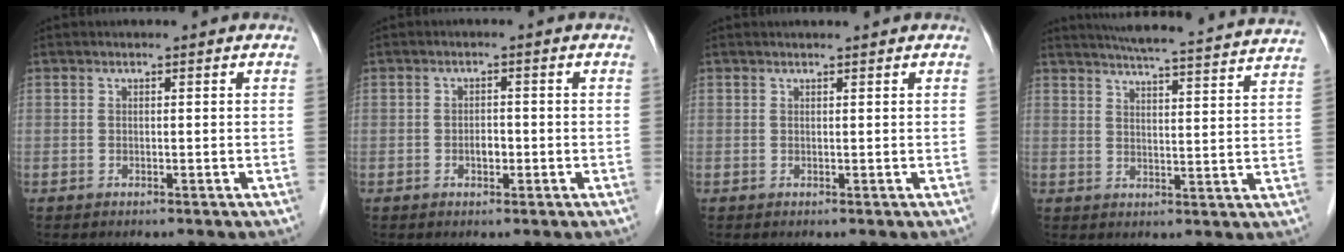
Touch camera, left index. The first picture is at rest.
{"total": 1.7, "force": [-0.6, 0.9, 1.3], "torque": [-0.020, 0.004, -0.009]}
{"total": 1.2, "force": [1.1, -0.2, 0.5], "torque": [-0.006, 0.010, 0.023]}
{"total": 21.7, "force": [20.2, -0.1, 7.9], "torque": [-0.124, -0.023, 0.249]}